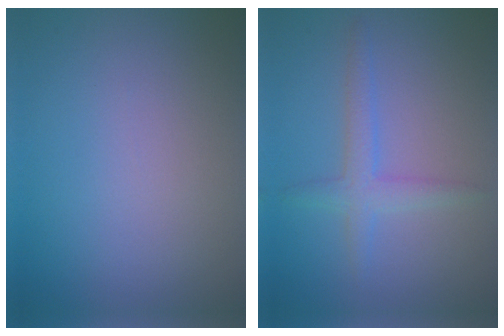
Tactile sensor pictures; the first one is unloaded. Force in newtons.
{"total": 2.3, "press": 2.3, "slide": 0.1}